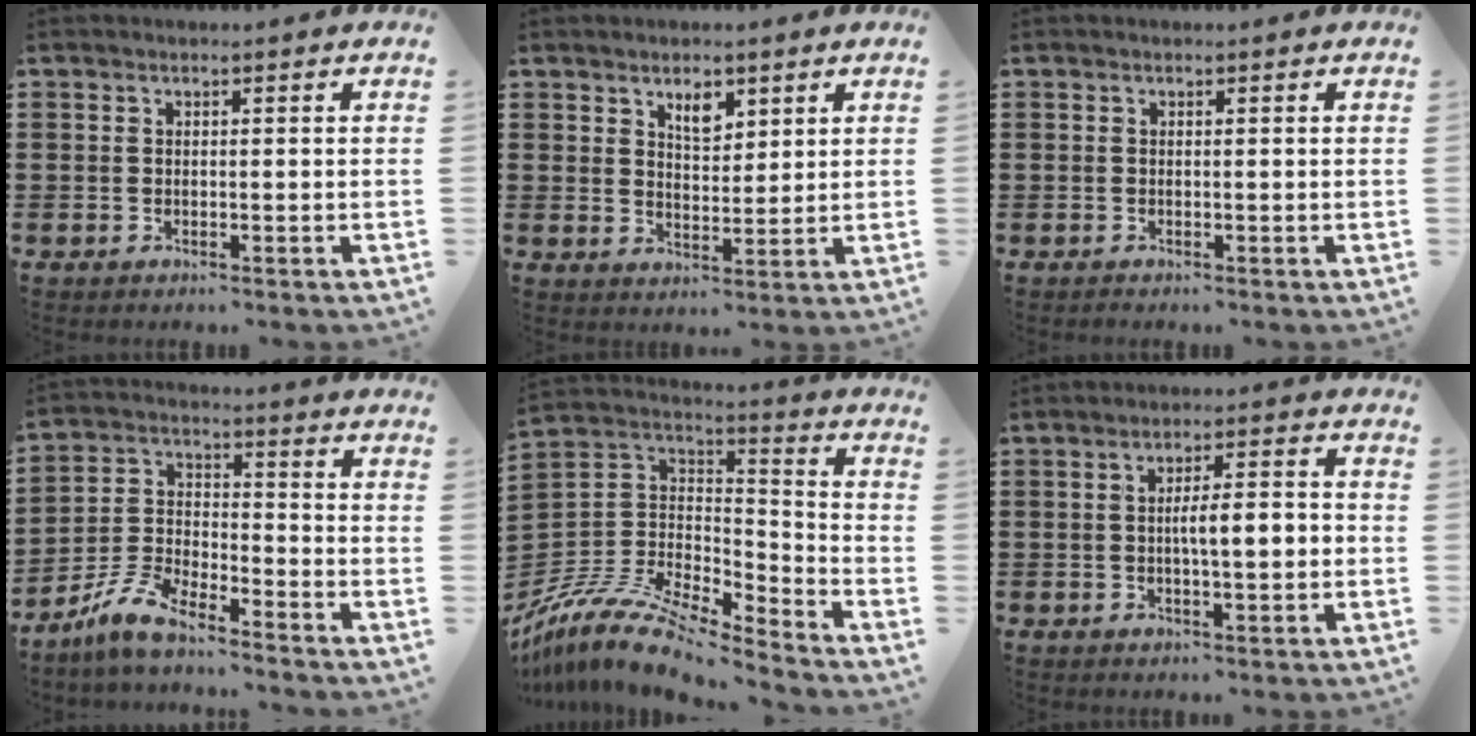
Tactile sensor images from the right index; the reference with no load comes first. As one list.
[{"total": 3.7, "force": [2.5, 1.9, 2.0], "torque": [-0.030, 0.001, 0.042]}, {"total": 0.0}, {"total": 7.2, "force": [-6.3, 1.6, 3.2], "torque": [-0.092, 0.000, -0.128]}, {"total": 12.0, "force": [-9.9, 3.4, 5.9], "torque": [-0.131, 0.021, -0.197]}, {"total": 5.2, "force": [-0.5, 1.3, 5.0], "torque": [-0.089, 0.005, -0.013]}]